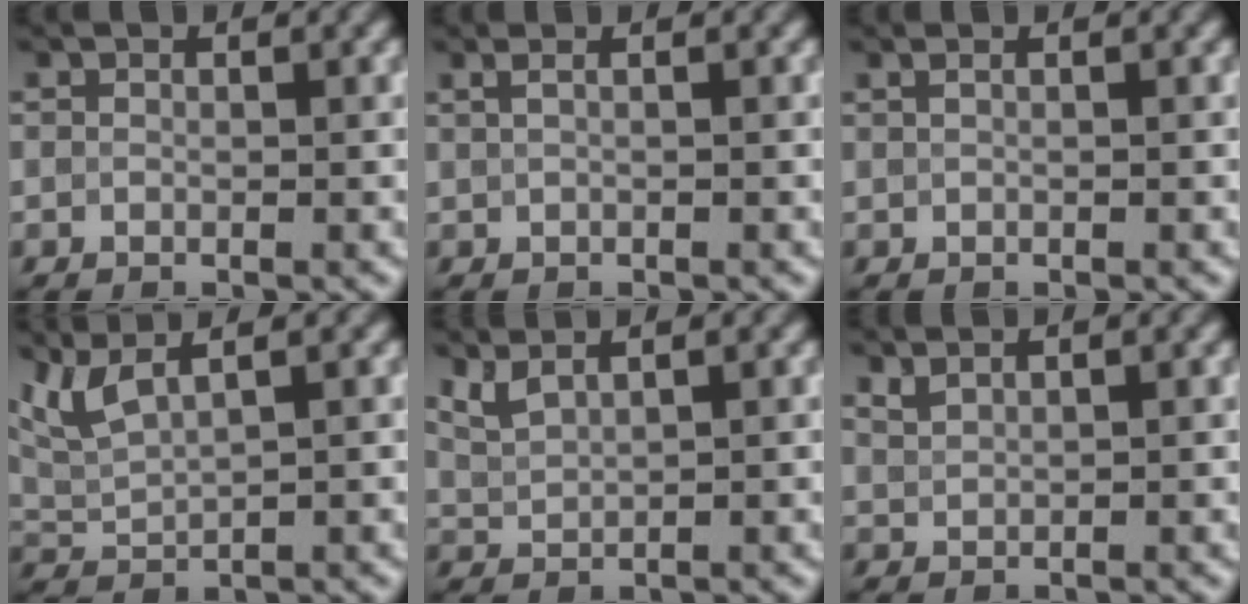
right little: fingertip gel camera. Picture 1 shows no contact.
{"total": 2.1, "force": [0.9, 1.1, 1.6], "torque": [-0.016, 0.006, -0.008]}
{"total": 1.1, "force": [0.5, 0.6, 0.8], "torque": [-0.011, -0.002, -0.001]}
{"total": 4.2, "force": [2.9, 1.1, 2.9], "torque": [-0.069, 0.016, 0.061]}
{"total": 2.3, "force": [1.9, 0.5, 1.2], "torque": [-0.030, 0.010, 0.043]}
{"total": 1.0, "force": [1.0, 0.2, 0.2], "torque": [-0.010, 0.001, 0.025]}